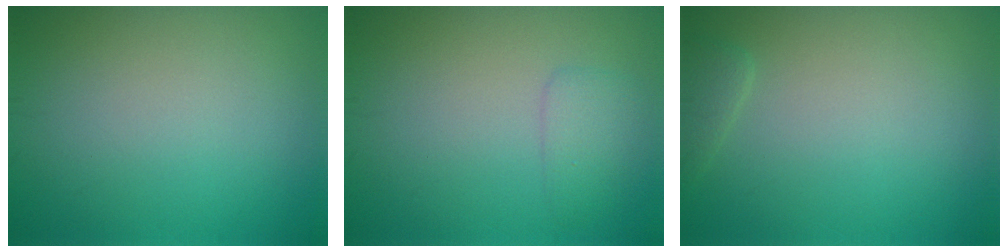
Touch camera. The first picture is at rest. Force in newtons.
{"total": 1.7, "press": 1.7, "slide": 0.1}
{"total": 1.2, "press": 1.2, "slide": 0.1}